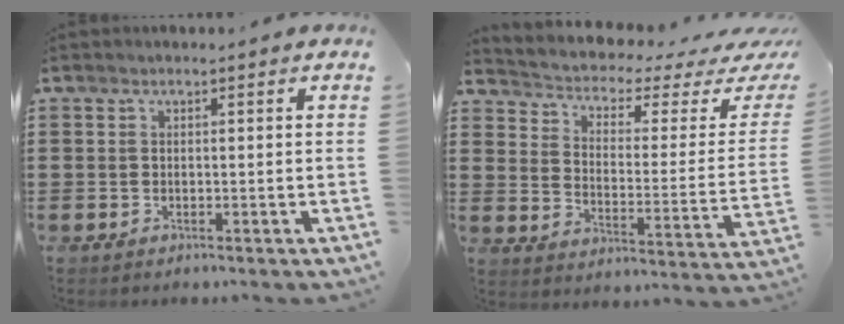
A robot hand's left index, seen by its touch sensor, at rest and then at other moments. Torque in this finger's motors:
{"motor_torque": [1.21, -0.93, 0.35, 0.04]}